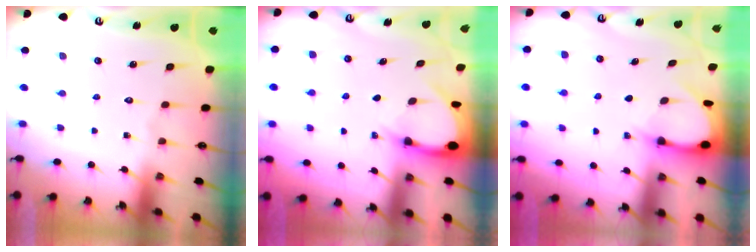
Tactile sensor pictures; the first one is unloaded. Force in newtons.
{"total": 3.7, "press": 3.7, "slide": 0.2}
{"total": 3.3, "press": 3.3, "slide": 0.3}